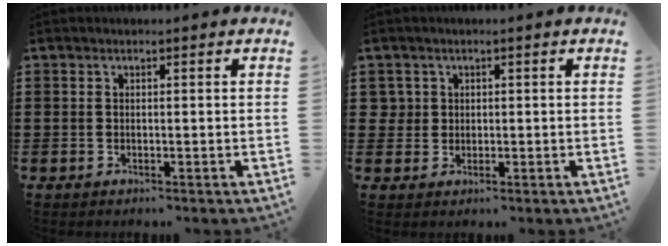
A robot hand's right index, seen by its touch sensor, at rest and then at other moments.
{"total": 2.1, "force": [0.5, 2.0, 0.2], "torque": [-0.014, 0.011, 0.008]}